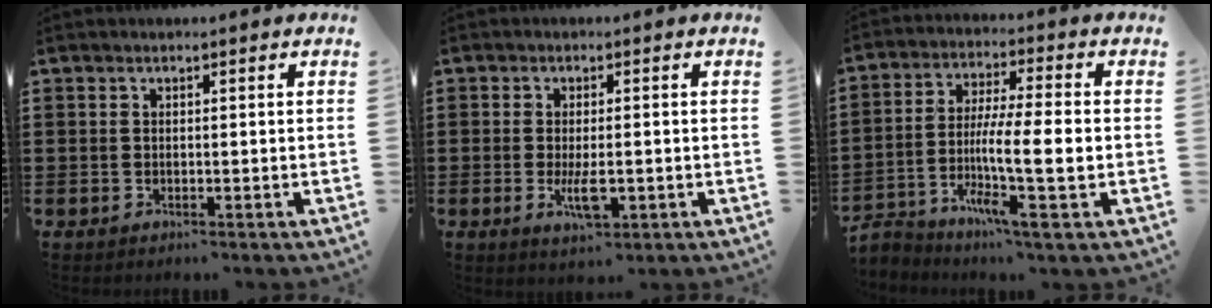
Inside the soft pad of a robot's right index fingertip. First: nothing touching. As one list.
[{"total": 4.4, "force": [-0.9, 1.5, 4.0], "torque": [-0.091, -0.005, -0.022]}, {"total": 8.2, "force": [-2.0, 1.3, 7.8], "torque": [-0.156, -0.009, -0.044]}]